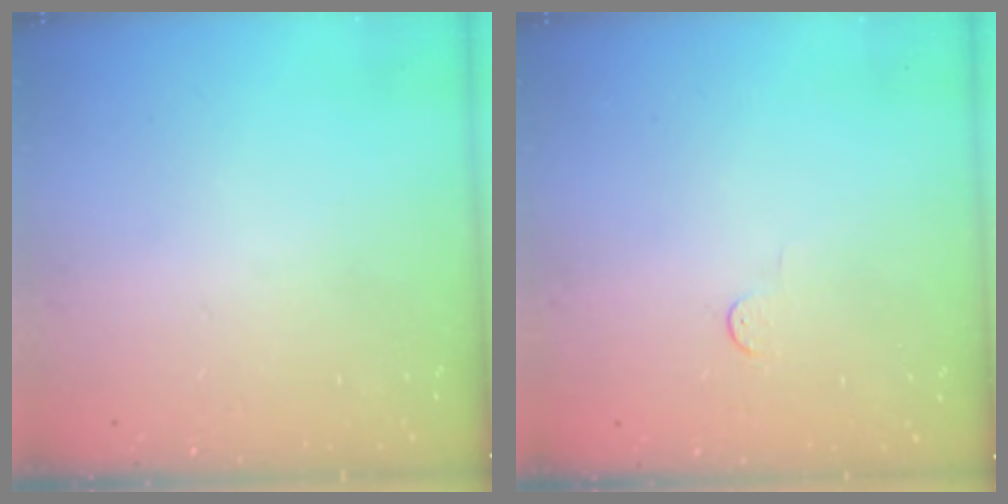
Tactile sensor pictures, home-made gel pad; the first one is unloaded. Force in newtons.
{"total": 2.8, "press": 2.8, "slide": 0.4}